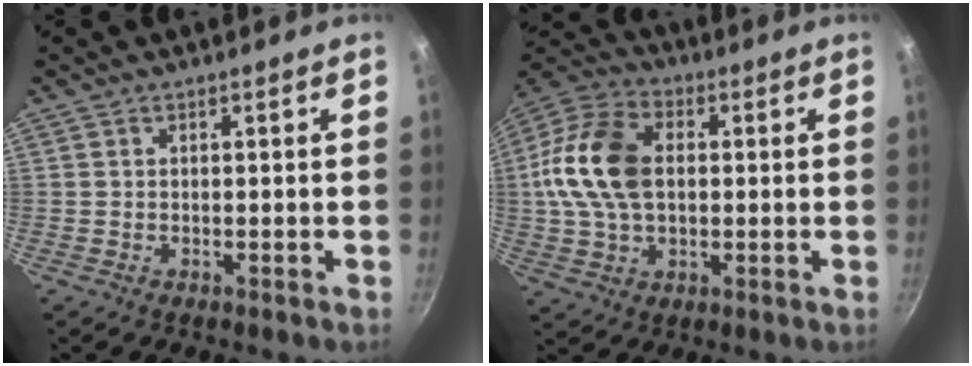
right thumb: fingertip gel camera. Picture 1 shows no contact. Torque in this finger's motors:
{"motor_torque": [1.26, 3.10, 0.70, -0.63, 0.18]}